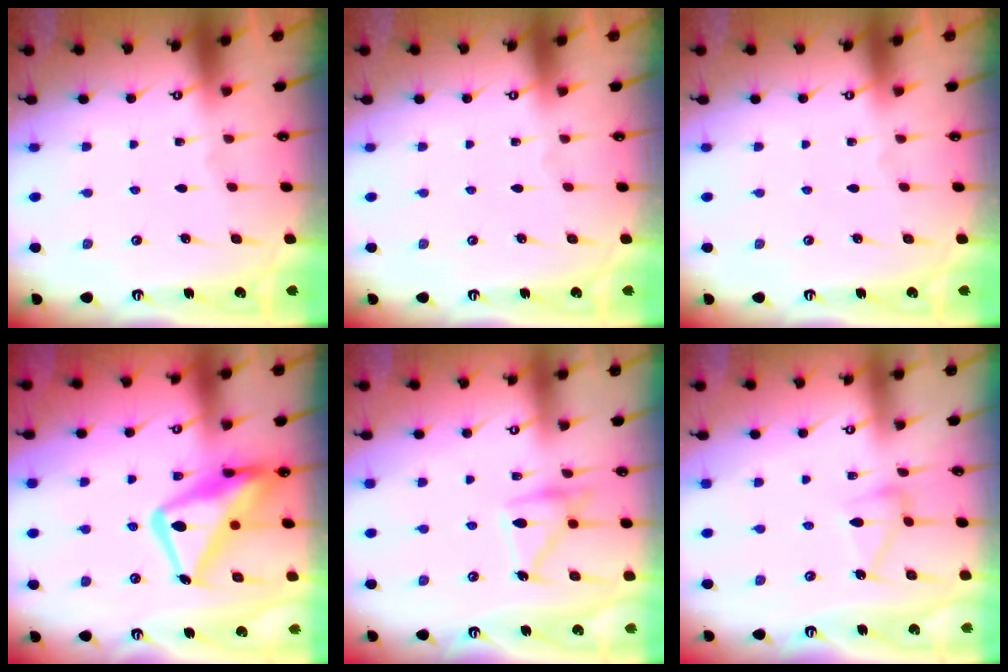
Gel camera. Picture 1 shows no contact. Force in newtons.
{"total": 0.0}
{"total": 0.0}
{"total": 18.2, "press": 18.1, "slide": 1.8}
{"total": 14.8, "press": 14.8, "slide": 0.9}
{"total": 8.8, "press": 8.8, "slide": 0.4}